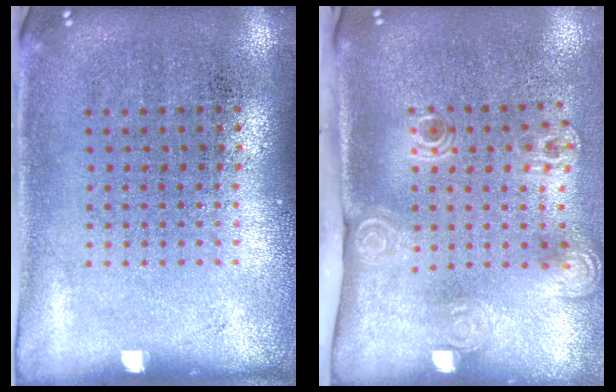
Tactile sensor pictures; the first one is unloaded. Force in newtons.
{"total": 2.1, "press": 1.5, "slide": 1.5}